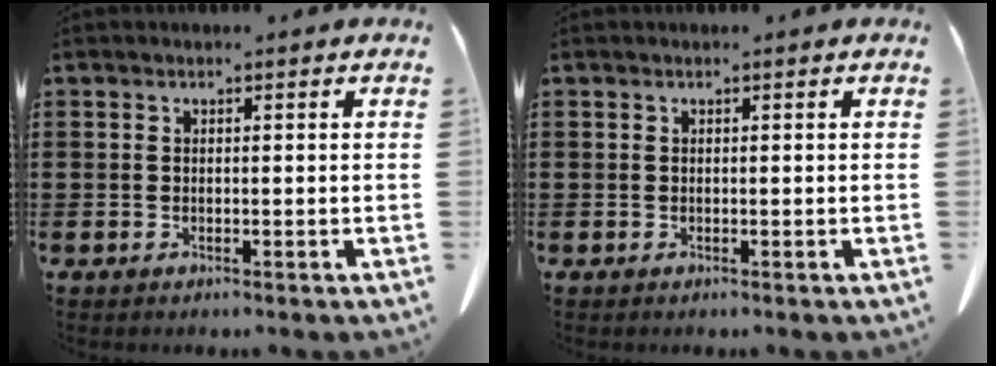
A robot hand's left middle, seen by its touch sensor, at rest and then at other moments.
{"total": 0.0}